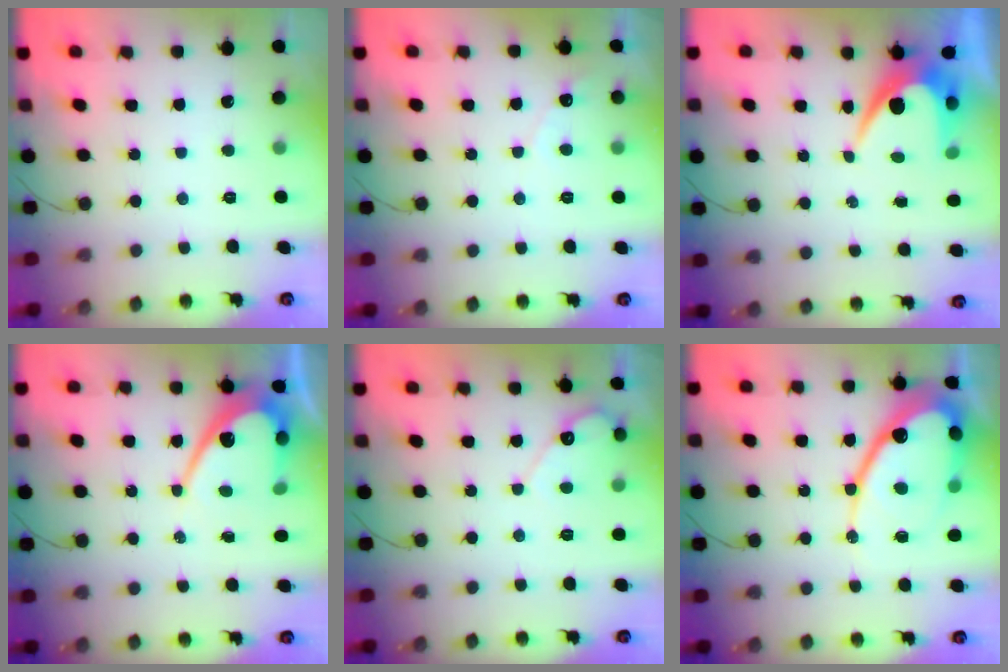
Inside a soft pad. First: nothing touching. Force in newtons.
{"total": 2.5, "press": 2.5, "slide": 0.1}
{"total": 7.6, "press": 7.6, "slide": 0.5}
{"total": 10.1, "press": 10.1, "slide": 0.7}
{"total": 4.9, "press": 4.9, "slide": 0.4}
{"total": 20.1, "press": 20.0, "slide": 1.8}